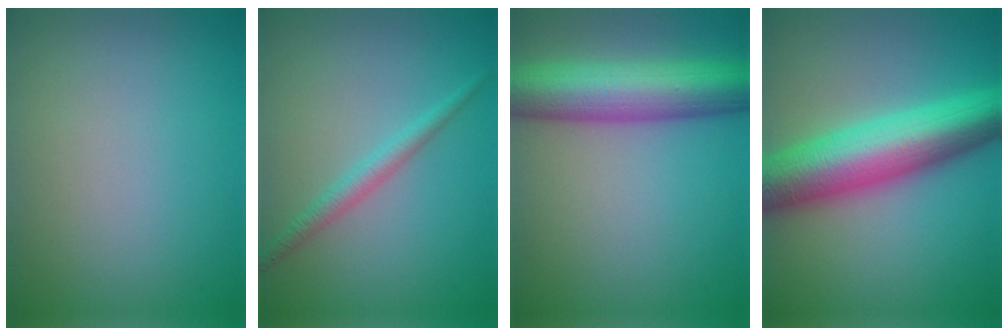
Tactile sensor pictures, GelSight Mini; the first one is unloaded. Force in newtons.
{"total": 1.9, "press": 1.9, "slide": 0.0}
{"total": 9.7, "press": 9.7, "slide": 0.3}
{"total": 10.6, "press": 10.6, "slide": 0.1}